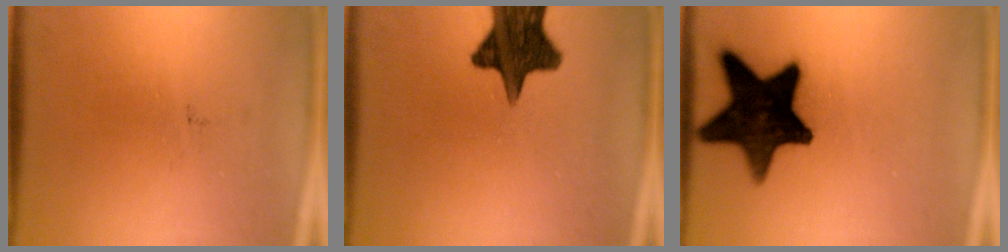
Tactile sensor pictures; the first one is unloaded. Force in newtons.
{"total": 14.7}
{"total": 17.7}